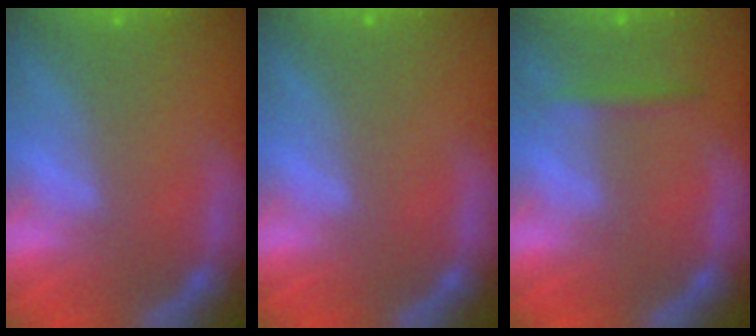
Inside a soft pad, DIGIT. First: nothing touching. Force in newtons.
{"total": 0.0}
{"total": 1.4}